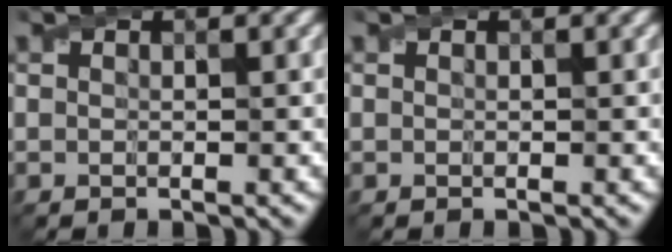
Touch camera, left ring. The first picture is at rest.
{"total": 0.0}